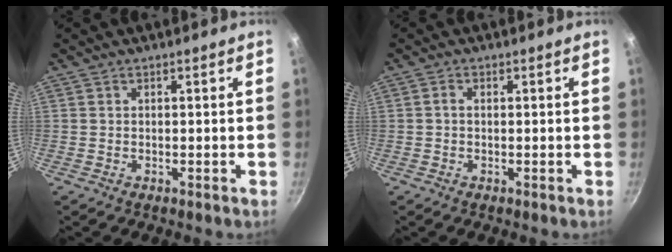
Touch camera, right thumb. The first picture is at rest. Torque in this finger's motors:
{"motor_torque": [-0.22, -0.22, 0.24, 0.11, 0.07]}